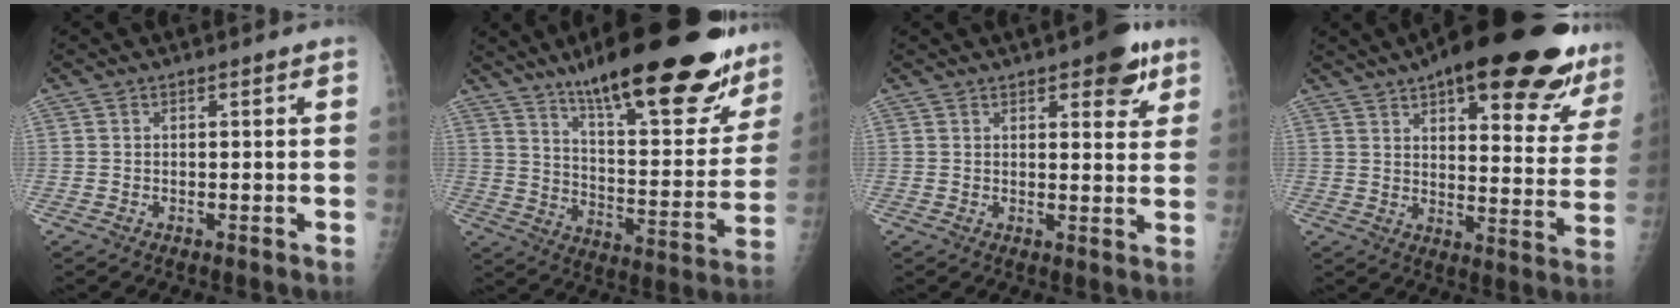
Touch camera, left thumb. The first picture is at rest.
{"total": 30.5, "force": [21.2, 8.2, 20.3], "torque": [-0.259, -0.078, 0.307]}
{"total": 7.3, "force": [4.2, 2.9, 5.2], "torque": [-0.042, -0.016, 0.048]}
{"total": 28.7, "force": [18.4, 9.0, 20.1], "torque": [-0.245, -0.046, 0.240]}